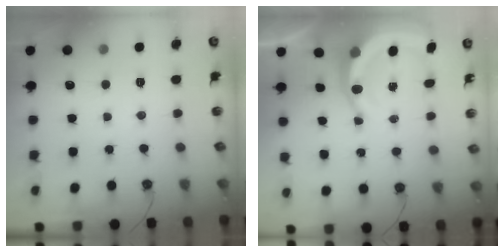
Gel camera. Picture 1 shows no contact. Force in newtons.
{"total": 8.4, "press": 8.2, "slide": 1.9}